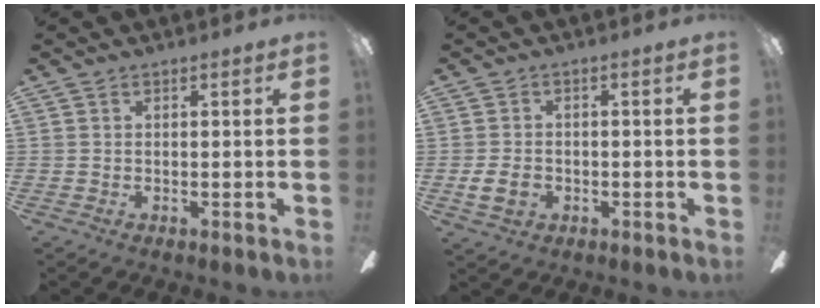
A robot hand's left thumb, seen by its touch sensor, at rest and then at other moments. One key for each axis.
{"total": 5.3, "fx": -1.4, "fy": 4.0, "fz": 3.2, "tx": -0.057, "ty": 0.004, "tz": -0.024}